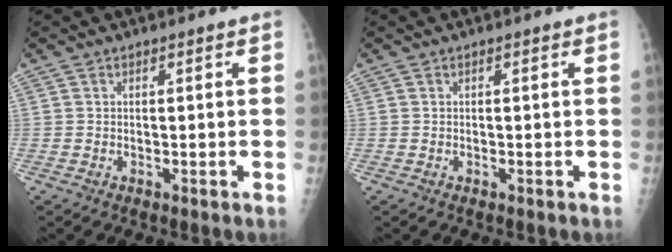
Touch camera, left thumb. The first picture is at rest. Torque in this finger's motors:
{"motor_torque": [0.00, 0.00, -0.01, -0.12, 0.00]}